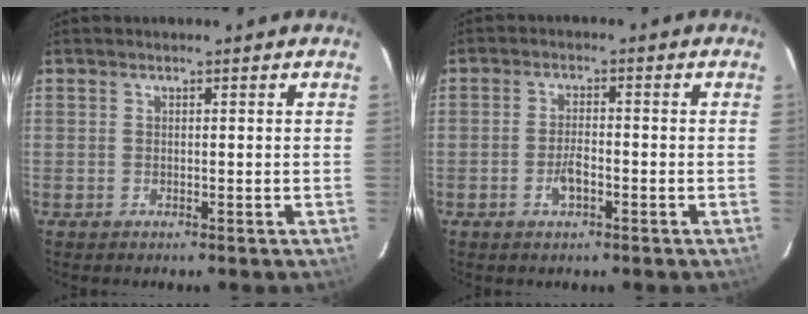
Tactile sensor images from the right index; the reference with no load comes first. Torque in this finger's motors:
{"motor_torque": [0.03, 0.08, 0.01, -0.01]}